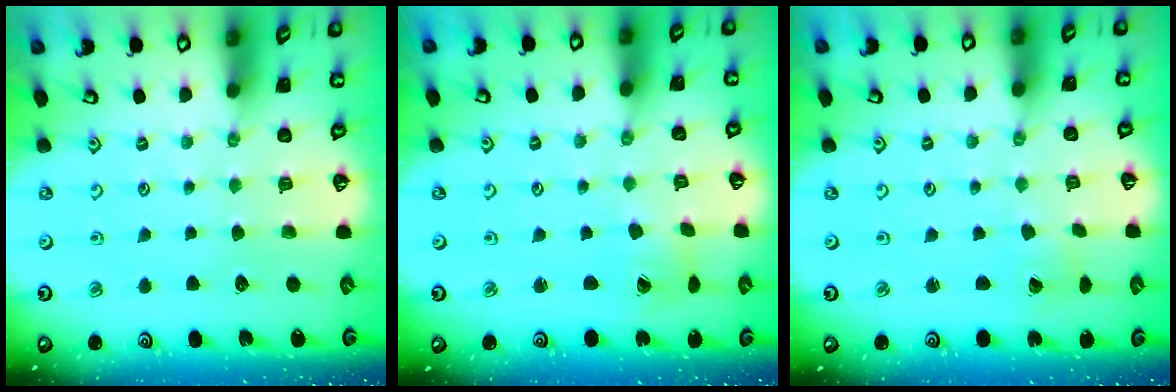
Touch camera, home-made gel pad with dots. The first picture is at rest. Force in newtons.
{"total": 1.6, "press": 1.6, "slide": 0.3}
{"total": 2.4, "press": 2.4, "slide": 0.2}